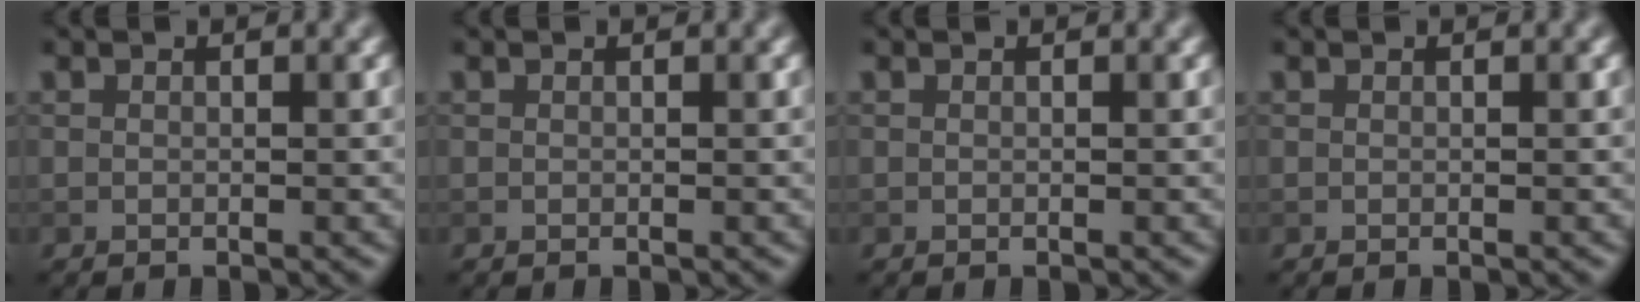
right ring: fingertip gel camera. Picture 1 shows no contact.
{"total": 0.0}
{"total": 0.0}
{"total": 0.0}